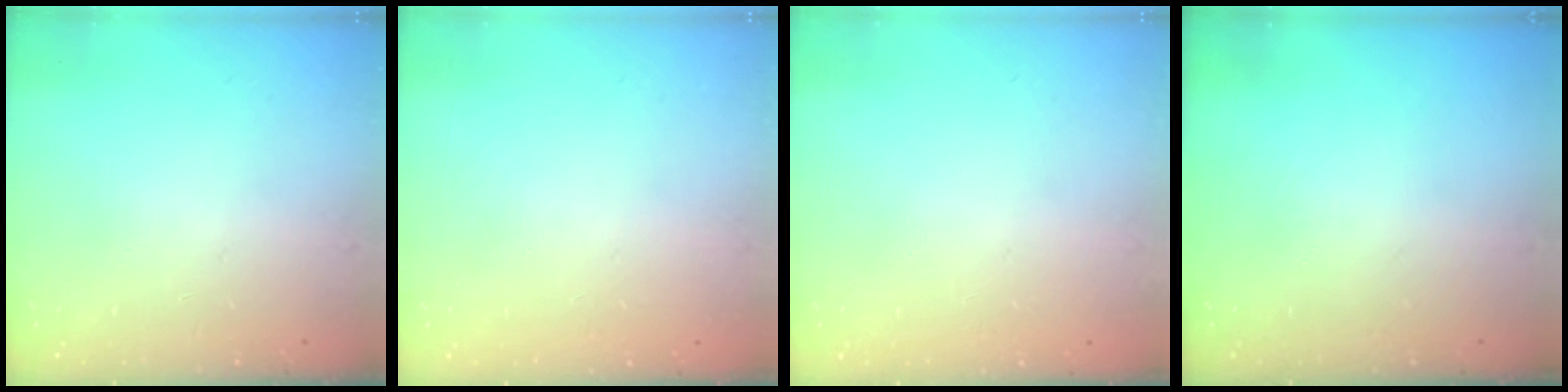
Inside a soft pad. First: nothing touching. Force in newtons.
{"total": 0.0}
{"total": 0.0}
{"total": 0.0}